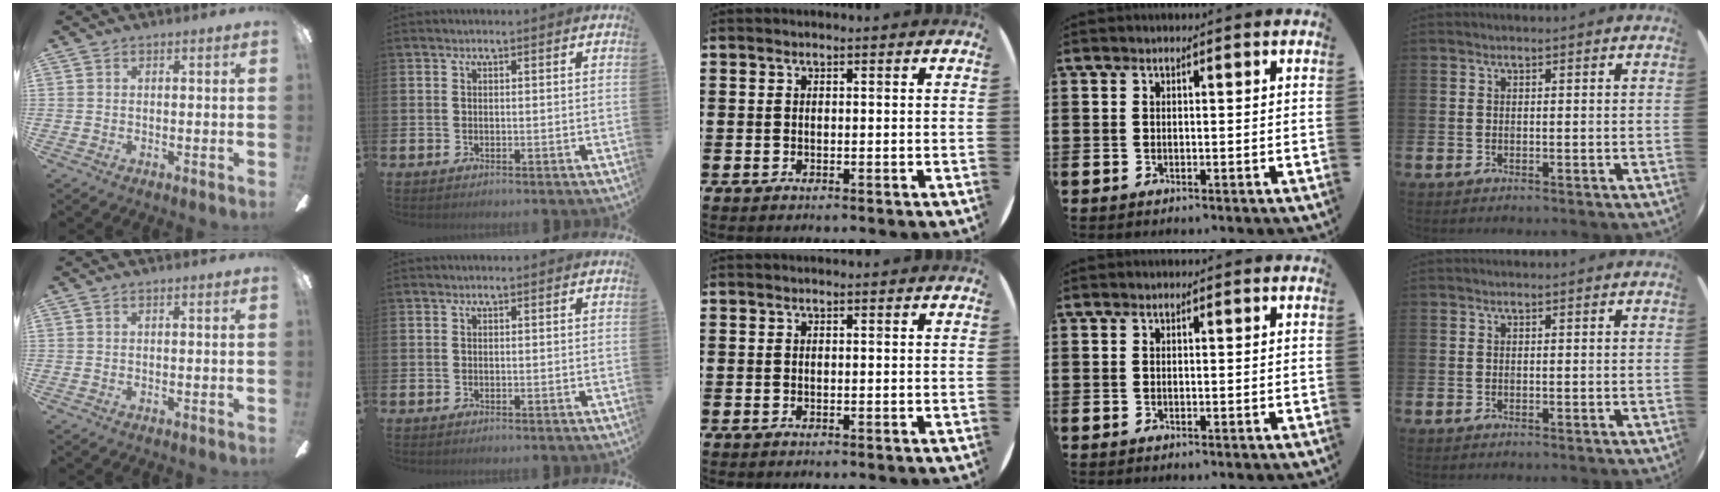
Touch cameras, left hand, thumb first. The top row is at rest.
{}